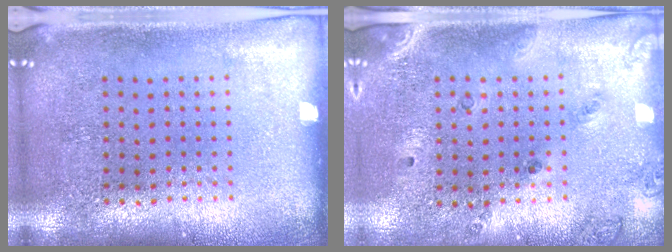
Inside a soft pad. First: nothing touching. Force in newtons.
{"total": 1.5, "press": 1.2, "slide": 0.9}